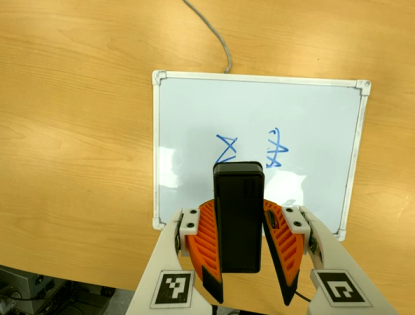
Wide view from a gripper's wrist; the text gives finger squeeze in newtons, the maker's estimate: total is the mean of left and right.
{"total": 8.0, "left": 7.5, "right": 8.5}